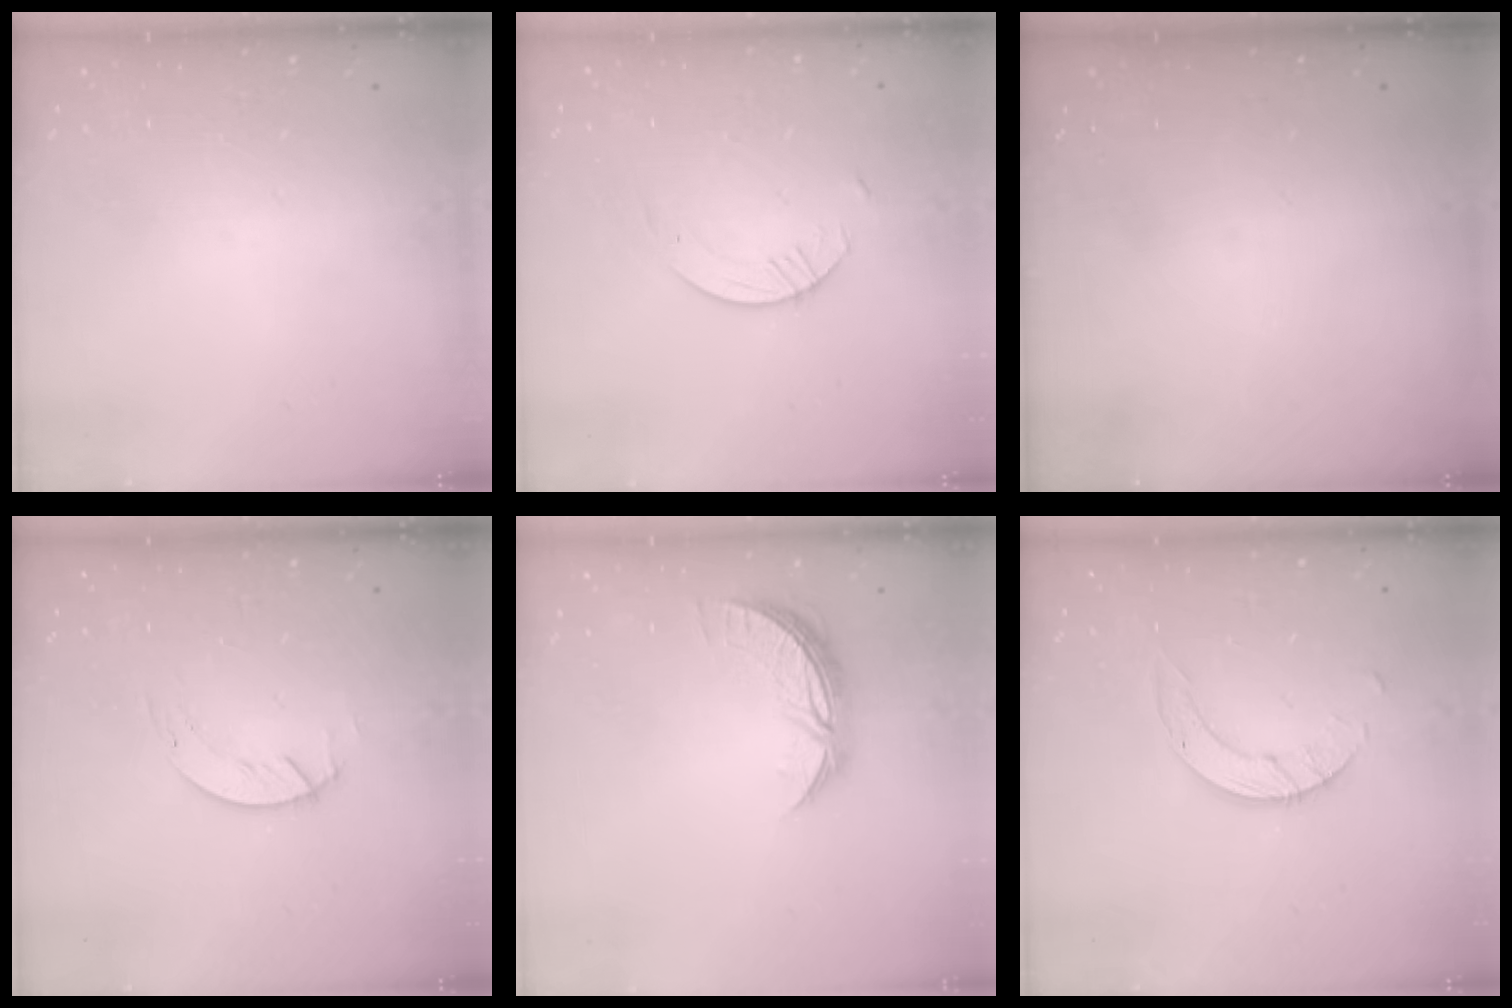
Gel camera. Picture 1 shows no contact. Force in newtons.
{"total": 4.9, "press": 4.8, "slide": 0.5}
{"total": 0.0}
{"total": 1.3, "press": 1.2, "slide": 0.1}
{"total": 7.6, "press": 7.6, "slide": 0.1}
{"total": 6.5, "press": 6.5, "slide": 0.5}